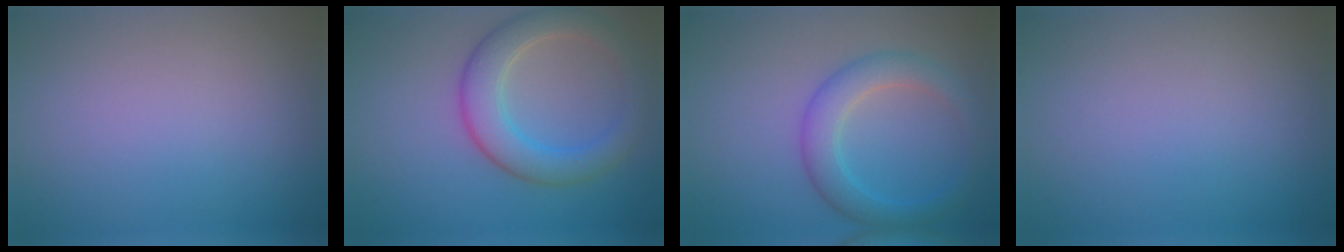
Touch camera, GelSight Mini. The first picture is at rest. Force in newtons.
{"total": 5.1, "press": 5.1, "slide": 0.3}
{"total": 3.7, "press": 3.7, "slide": 0.2}
{"total": 0.0}